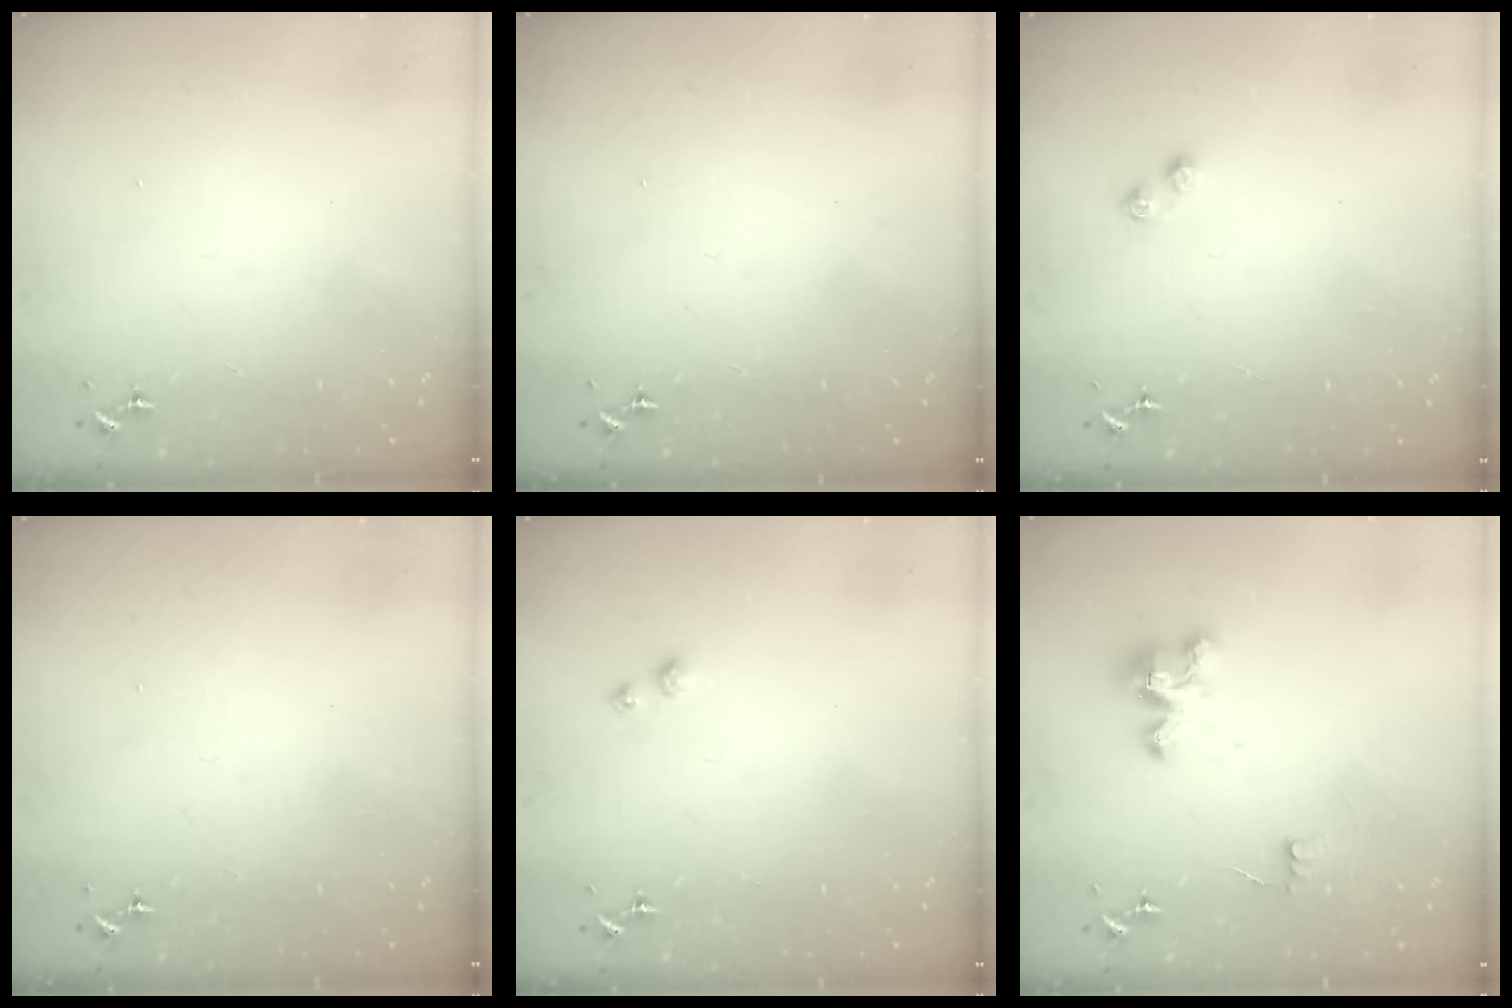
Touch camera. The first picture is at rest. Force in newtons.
{"total": 0.0}
{"total": 2.8, "press": 2.8, "slide": 0.3}
{"total": 0.0}
{"total": 3.1, "press": 3.0, "slide": 0.3}
{"total": 6.4, "press": 6.4, "slide": 0.2}